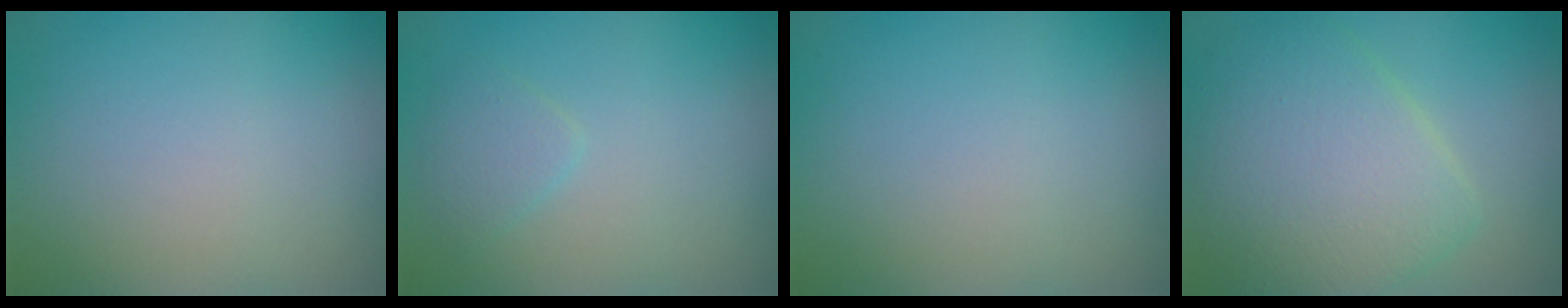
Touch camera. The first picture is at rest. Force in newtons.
{"total": 1.4, "press": 1.4, "slide": 0.0}
{"total": 0.0}
{"total": 7.4, "press": 7.4, "slide": 0.1}